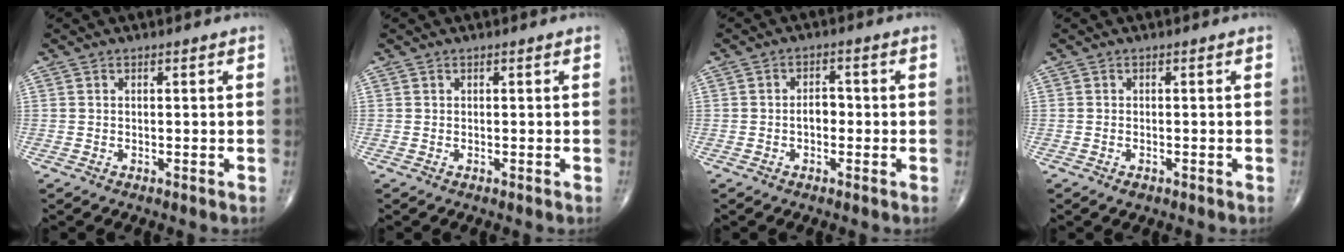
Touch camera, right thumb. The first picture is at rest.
{"total": 0.0}
{"total": 2.9, "force": [-0.7, 1.9, 2.1], "torque": [-0.021, 0.012, -0.016]}
{"total": 1.0, "force": [-0.7, 0.6, 0.5], "torque": [-0.009, 0.003, -0.008]}